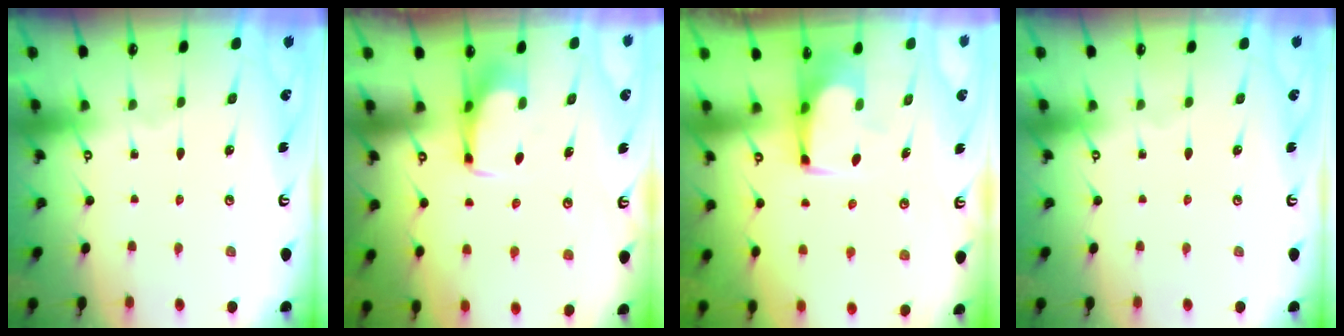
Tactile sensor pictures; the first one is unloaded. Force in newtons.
{"total": 3.0, "press": 3.0, "slide": 0.4}
{"total": 0.8, "press": 0.7, "slide": 0.1}
{"total": 0.0}